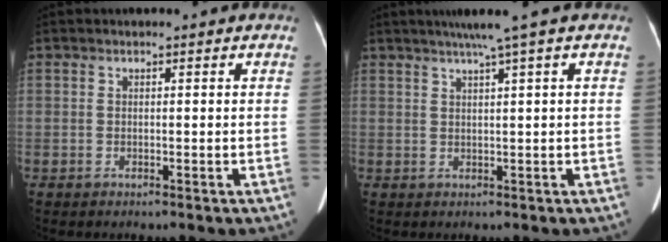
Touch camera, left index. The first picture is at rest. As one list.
[{"total": 4.1, "force": [2.6, -1.1, 2.9], "torque": [-0.047, 0.011, 0.045]}]